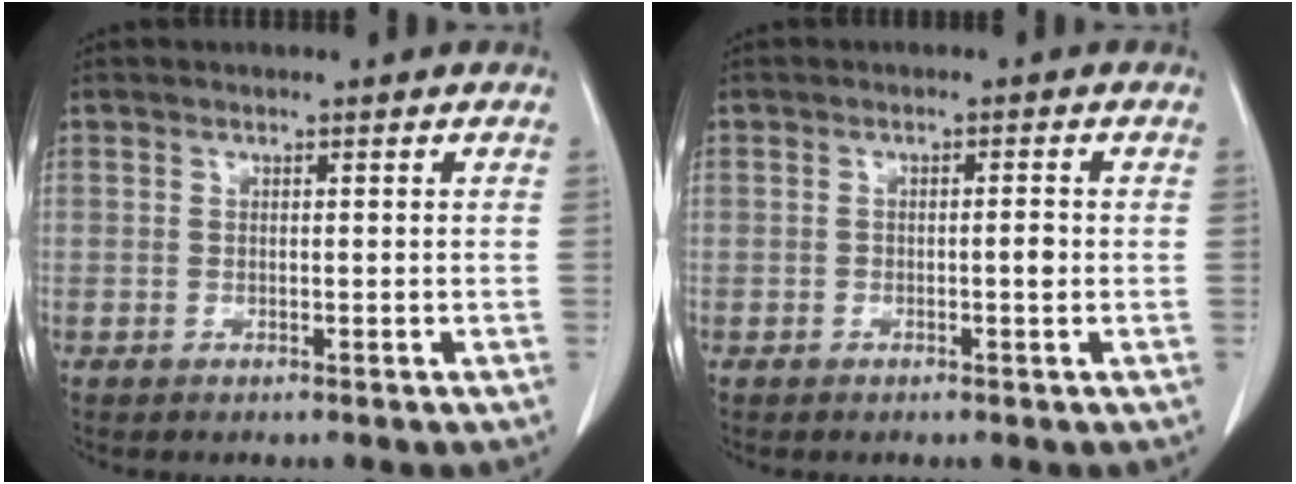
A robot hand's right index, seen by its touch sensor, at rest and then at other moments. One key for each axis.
{"total": 1.5, "fx": -0.4, "fy": 0.3, "fz": 1.4, "tx": -0.020, "ty": 0.002, "tz": -0.008}